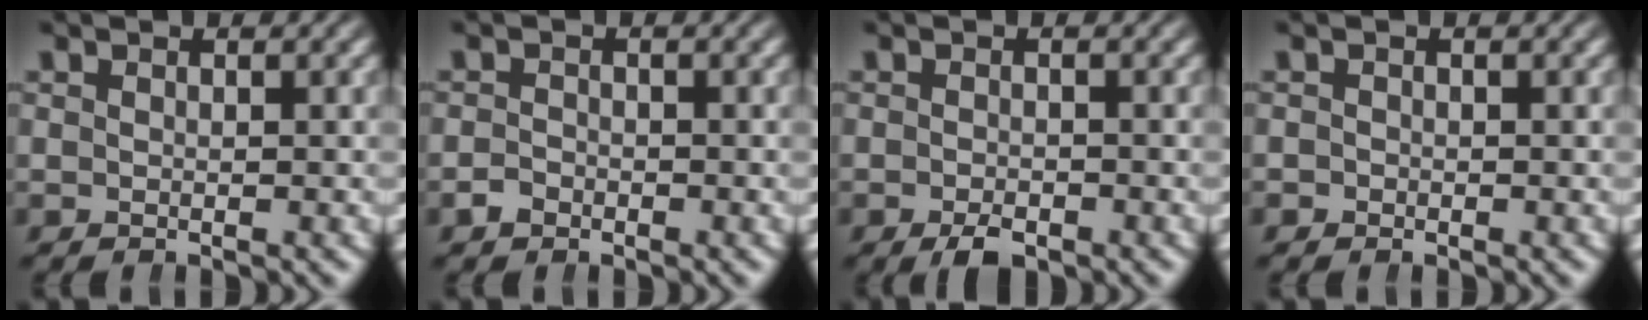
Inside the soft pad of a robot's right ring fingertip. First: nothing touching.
{"total": 1.2, "force": [-1.1, 0.5, 0.1], "torque": [-0.004, -0.009, -0.016]}
{"total": 1.9, "force": [-1.5, 0.7, 1.0], "torque": [-0.015, -0.010, -0.024]}
{"total": 0.8, "force": [-0.6, 0.5, -0.2], "torque": [0.004, -0.007, -0.009]}